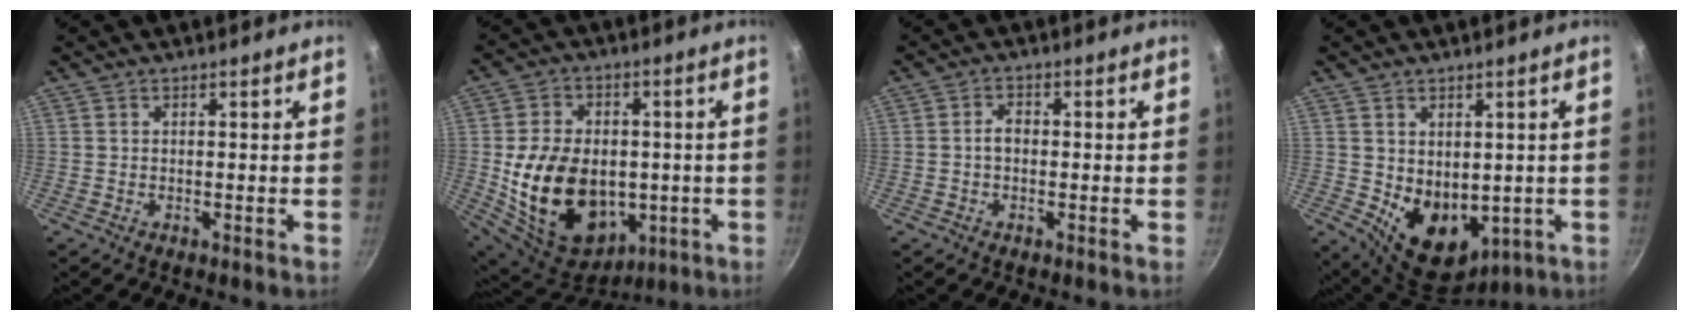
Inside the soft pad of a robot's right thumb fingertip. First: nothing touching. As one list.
[{"total": 22.1, "force": [-2.2, 16.0, 15.1], "torque": [-0.256, 0.007, -0.012]}, {"total": 2.5, "force": [-0.3, 1.7, 1.8], "torque": [-0.024, 0.012, -0.007]}, {"total": 11.2, "force": [0.0, 8.2, 7.6], "torque": [-0.087, -0.026, 0.027]}]